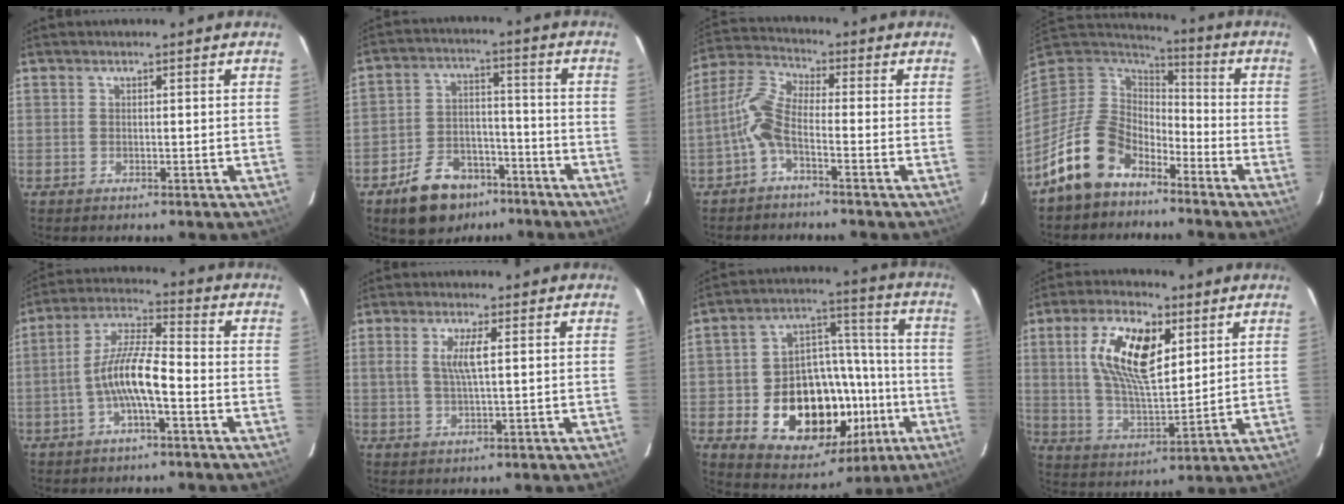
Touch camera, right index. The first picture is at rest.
{"total": 13.0, "force": [-8.8, 7.7, 5.7], "torque": [-0.121, 0.020, -0.125]}
{"total": 6.2, "force": [-2.6, 1.9, 5.3], "torque": [-0.128, 0.017, -0.058]}
{"total": 14.0, "force": [-9.1, 8.6, 6.3], "torque": [-0.151, 0.012, -0.159]}
{"total": 9.3, "force": [-3.2, 1.8, 8.6], "torque": [-0.181, 0.012, -0.060]}
{"total": 4.3, "force": [0.8, 0.5, 4.1], "torque": [-0.081, -0.001, 0.016]}
{"total": 24.2, "force": [-8.1, 16.5, 15.7], "torque": [-0.296, 0.033, -0.093]}
{"total": 14.5, "force": [5.2, 6.2, 12.1], "torque": [-0.227, 0.013, 0.102]}